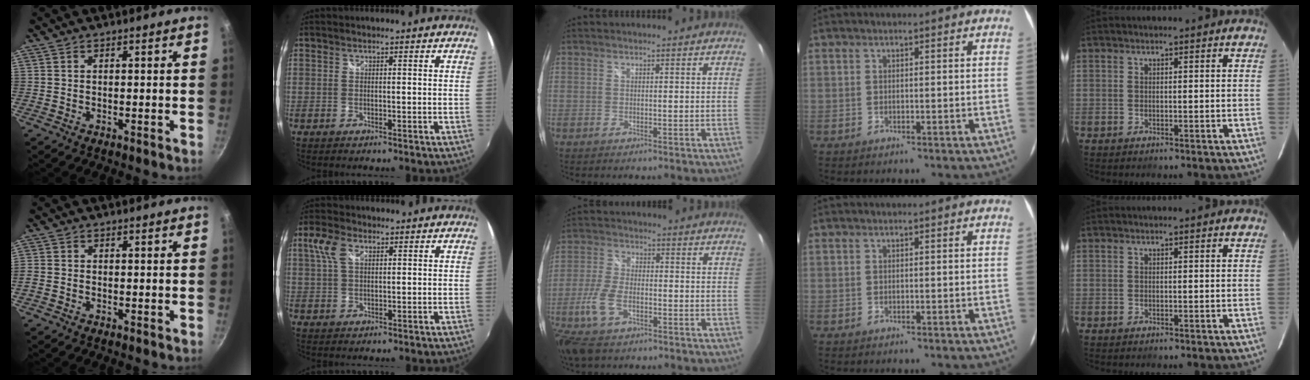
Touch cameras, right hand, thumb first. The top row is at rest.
{"thumb": {"total": 0.9, "force": [-0.6, 0.6, 0.4], "torque": [-0.013, 0.002, -0.014]}, "index": {"total": 5.1, "force": [1.9, 2.8, 3.8], "torque": [-0.081, 0.014, 0.038]}, "middle": {"total": 10.9, "force": [-5.8, 5.3, 7.5], "torque": [-0.174, -0.013, -0.113]}}